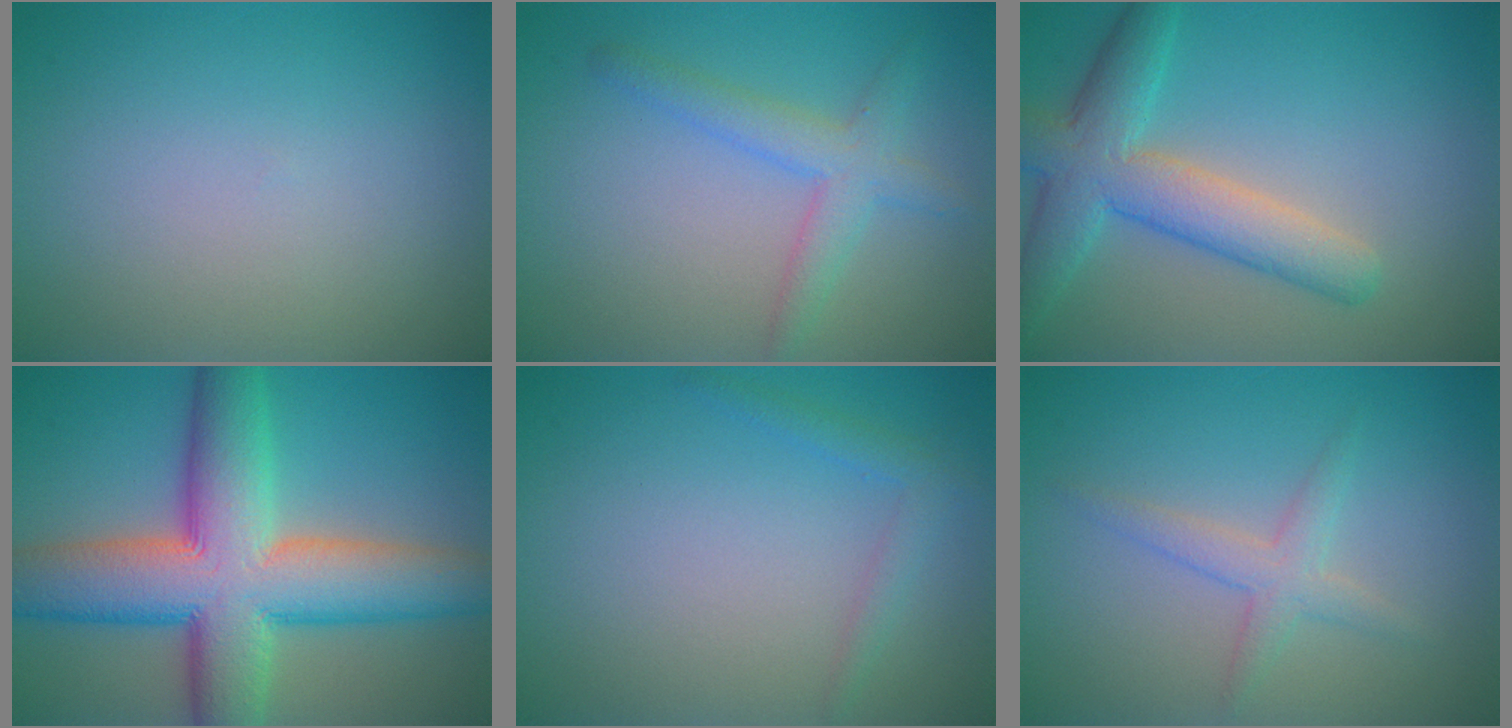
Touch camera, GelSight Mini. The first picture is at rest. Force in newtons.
{"total": 3.1, "press": 3.1, "slide": 0.1}
{"total": 6.1, "press": 6.1, "slide": 0.3}
{"total": 12.8, "press": 12.8, "slide": 0.5}
{"total": 1.6, "press": 1.6, "slide": 0.1}
{"total": 2.2, "press": 2.2, "slide": 0.1}